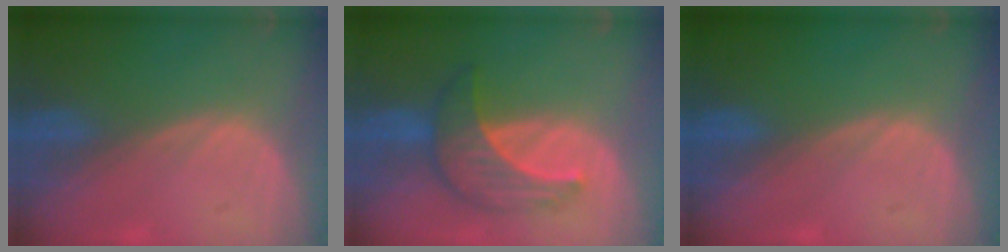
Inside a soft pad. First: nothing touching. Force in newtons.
{"total": 6.9, "press": 6.8, "slide": 1.0}
{"total": 0.0}